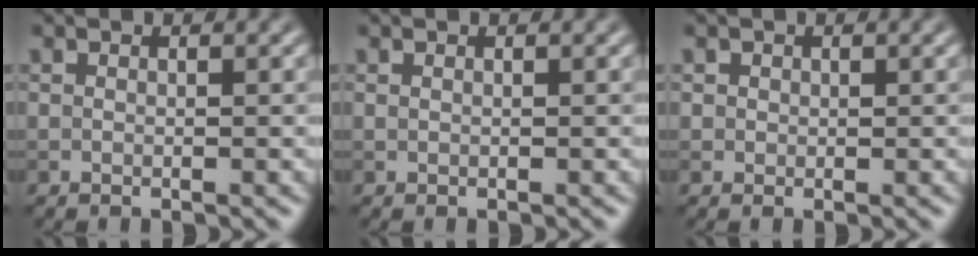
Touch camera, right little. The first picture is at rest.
{"total": 0.0}
{"total": 0.7, "force": [0.3, 0.7, 0.1], "torque": [0.004, -0.004, 0.004]}